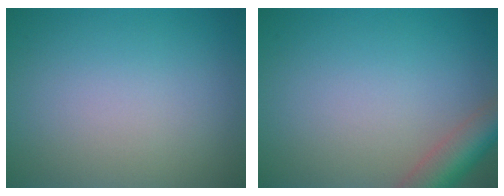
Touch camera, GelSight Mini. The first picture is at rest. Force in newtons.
{"total": 4.6, "press": 4.6, "slide": 0.3}